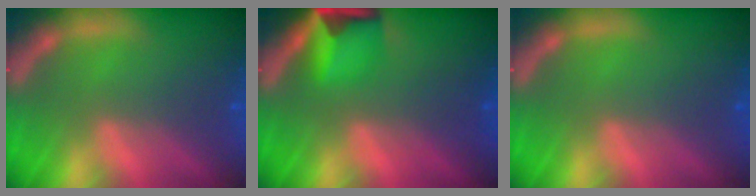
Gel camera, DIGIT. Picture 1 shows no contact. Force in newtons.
{"total": 5.4}
{"total": 0.0}